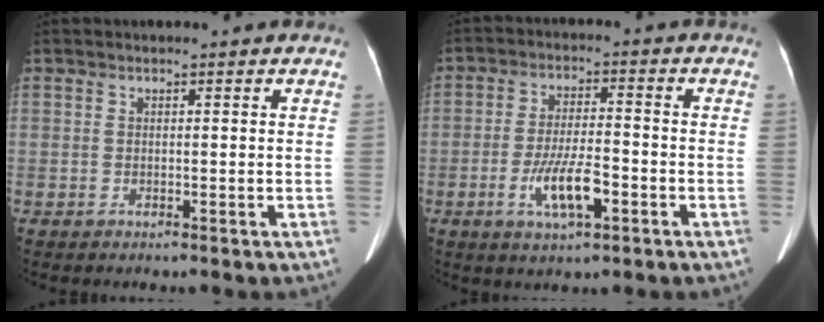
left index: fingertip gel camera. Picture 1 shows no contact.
{"total": 7.6, "force": [-3.1, 1.9, 6.7], "torque": [-0.135, -0.005, -0.052]}